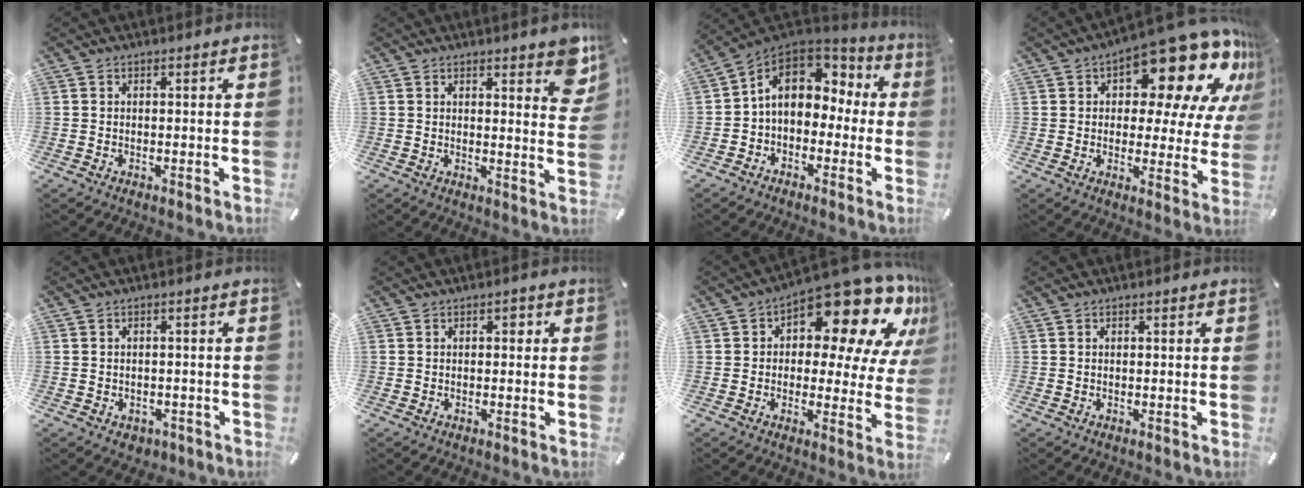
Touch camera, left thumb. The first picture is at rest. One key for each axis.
{"total": 6.3, "fx": 4.4, "fy": 2.3, "fz": 3.9, "tx": -0.040, "ty": -0.032, "tz": 0.073}
{"total": 10.8, "fx": 2.3, "fy": 8.5, "fz": 6.3, "tx": -0.127, "ty": -0.001, "tz": 0.043}
{"total": 19.8, "fx": 12.4, "fy": 8.5, "fz": 12.9, "tx": -0.172, "ty": -0.096, "tz": 0.208}
{"total": 2.1, "fx": -0.9, "fy": 1.8, "fz": 0.7, "tx": -0.010, "ty": 0.005, "tz": -0.018}
{"total": 1.3, "fx": 0.1, "fy": 1.0, "fz": 0.8, "tx": -0.009, "ty": 0.005, "tz": -0.003}
{"total": 18.5, "fx": 11.3, "fy": 8.4, "fz": 12.0, "tx": -0.160, "ty": -0.093, "tz": 0.190}
{"total": 0.0}